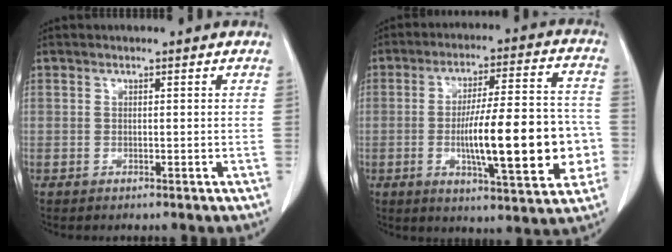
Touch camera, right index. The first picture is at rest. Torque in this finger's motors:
{"motor_torque": [1.57, -0.57, 0.65, 0.21]}